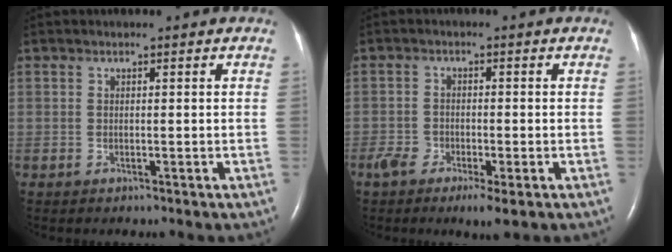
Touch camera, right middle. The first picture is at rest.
{"total": 4.8, "force": [-2.8, 1.3, 3.7], "torque": [-0.071, -0.008, -0.049]}